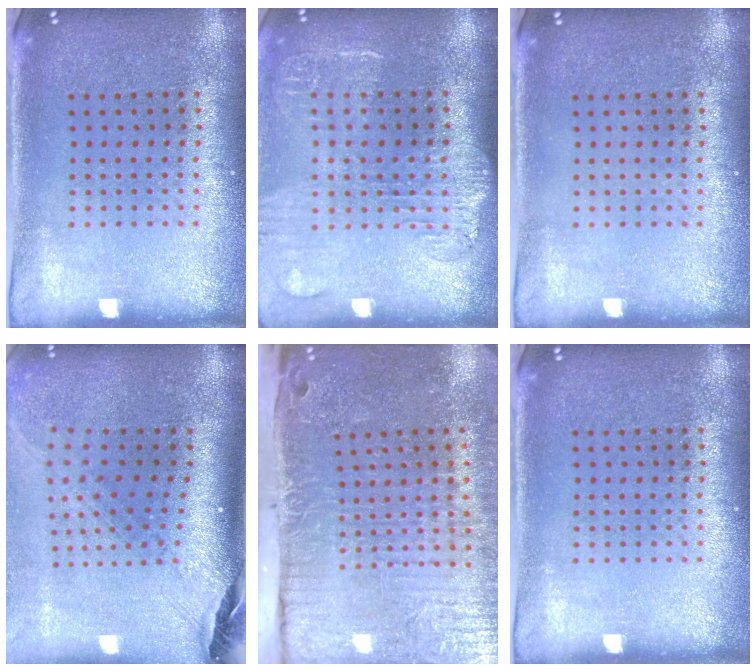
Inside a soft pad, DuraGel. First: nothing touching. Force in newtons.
{"total": 1.8, "press": 1.6, "slide": 0.9}
{"total": 0.0}
{"total": 2.2, "press": 1.8, "slide": 1.4}
{"total": 5.2, "press": 4.3, "slide": 3.0}
{"total": 0.0}